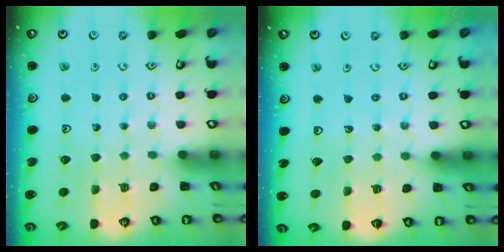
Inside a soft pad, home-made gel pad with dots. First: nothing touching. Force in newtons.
{"total": 1.6, "press": 1.6, "slide": 0.2}